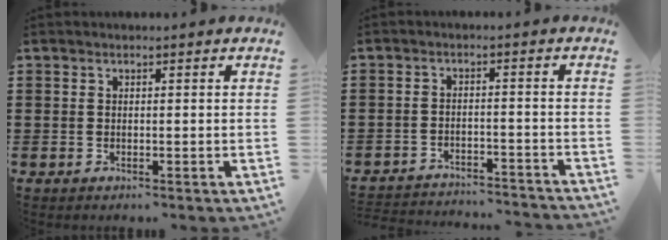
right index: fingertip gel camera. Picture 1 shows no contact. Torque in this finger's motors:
{"motor_torque": [-1.82, -0.32, -0.07, 0.03]}